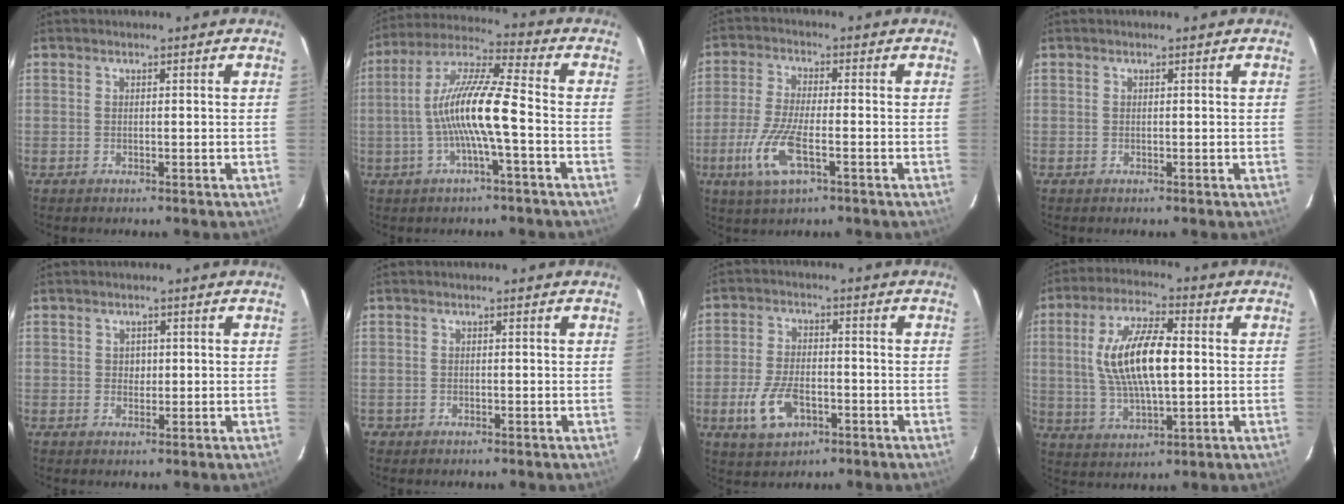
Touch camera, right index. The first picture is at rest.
{"total": 12.0, "force": [-2.5, 0.9, 11.7], "torque": [-0.231, 0.015, -0.051]}
{"total": 9.5, "force": [-3.7, 2.8, 8.3], "torque": [-0.184, -0.012, -0.073]}
{"total": 0.0}
{"total": 1.6, "force": [0.1, 1.6, 0.4], "torque": [-0.002, 0.005, 0.002]}
{"total": 1.1, "force": [-0.6, 0.9, -0.1], "torque": [-0.002, 0.004, -0.010]}
{"total": 9.0, "force": [-3.7, 5.1, 6.5], "torque": [-0.145, -0.002, -0.060]}
{"total": 13.6, "force": [1.1, 5.1, 12.6], "torque": [-0.245, 0.009, 0.025]}